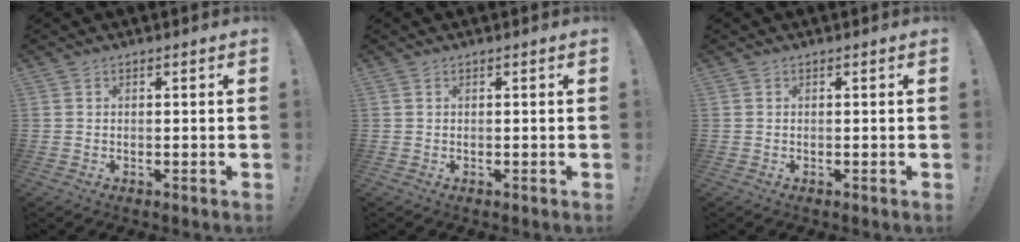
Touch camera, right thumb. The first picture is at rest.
{"total": 0.0}
{"total": 0.0}